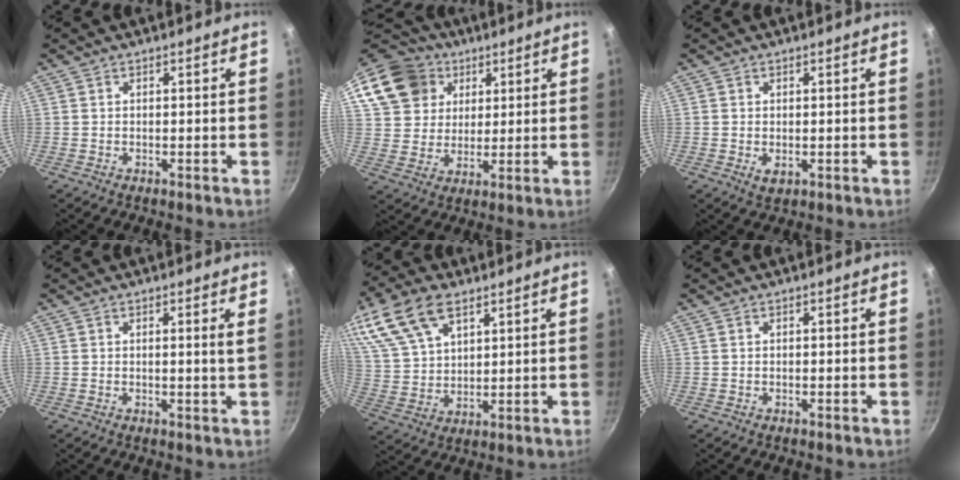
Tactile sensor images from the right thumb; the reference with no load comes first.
{"total": 16.0, "force": [7.2, 12.9, 6.2], "torque": [-0.106, 0.009, 0.134]}
{"total": 1.9, "force": [-0.2, 1.3, 1.4], "torque": [-0.025, -0.005, -0.001]}
{"total": 1.6, "force": [0.6, -0.4, 1.5], "torque": [-0.024, -0.013, 0.005]}
{"total": 17.6, "force": [9.9, 9.9, 10.6], "torque": [-0.218, 0.004, 0.199]}
{"total": 0.0}